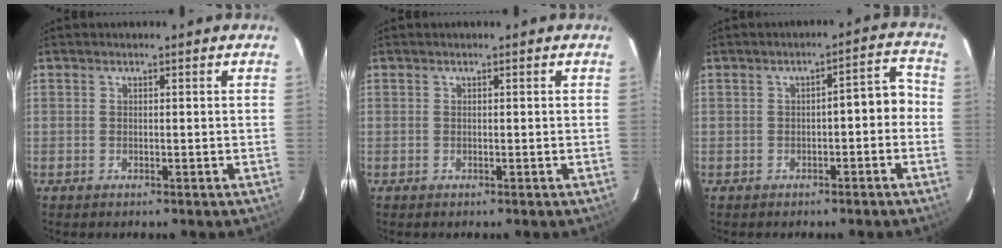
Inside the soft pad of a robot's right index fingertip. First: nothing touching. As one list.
[{"total": 0.0}, {"total": 4.9, "force": [-1.0, 1.6, 4.5], "torque": [-0.053, 0.032, -0.014]}]